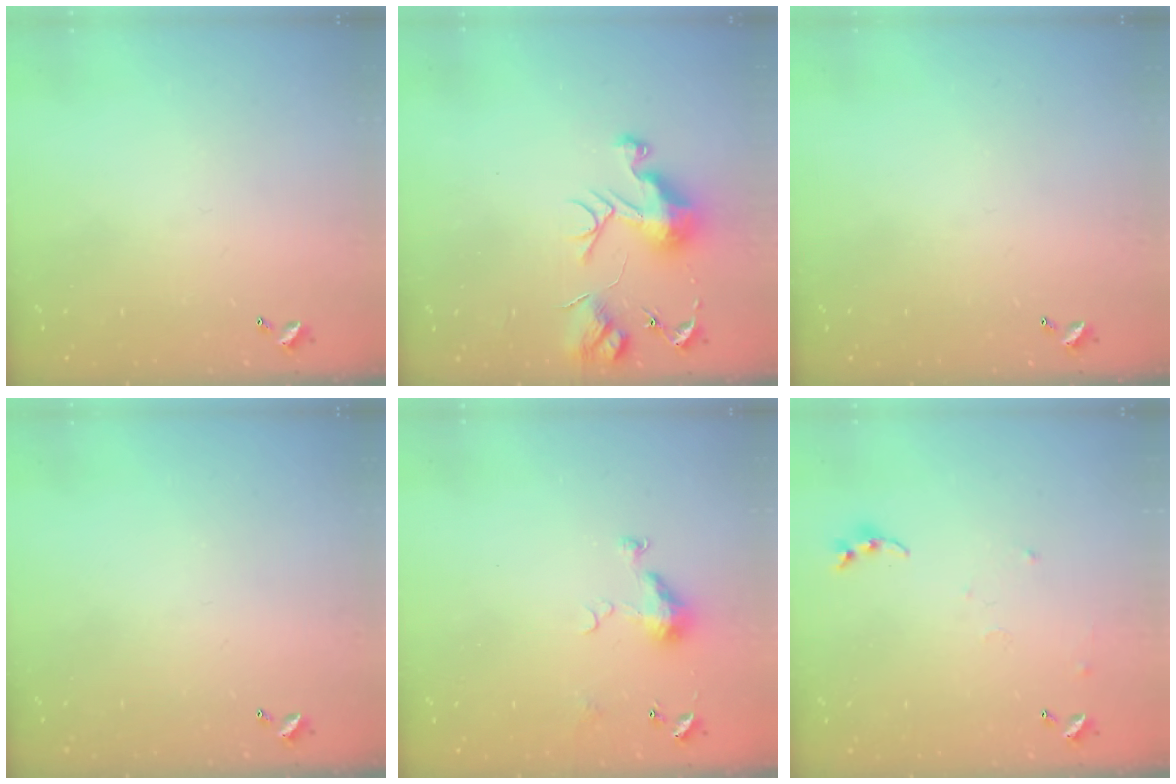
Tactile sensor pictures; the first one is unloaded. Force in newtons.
{"total": 9.3, "press": 9.3, "slide": 1.1}
{"total": 0.0}
{"total": 0.0}
{"total": 4.9, "press": 4.9, "slide": 0.7}
{"total": 7.4, "press": 7.4, "slide": 0.8}